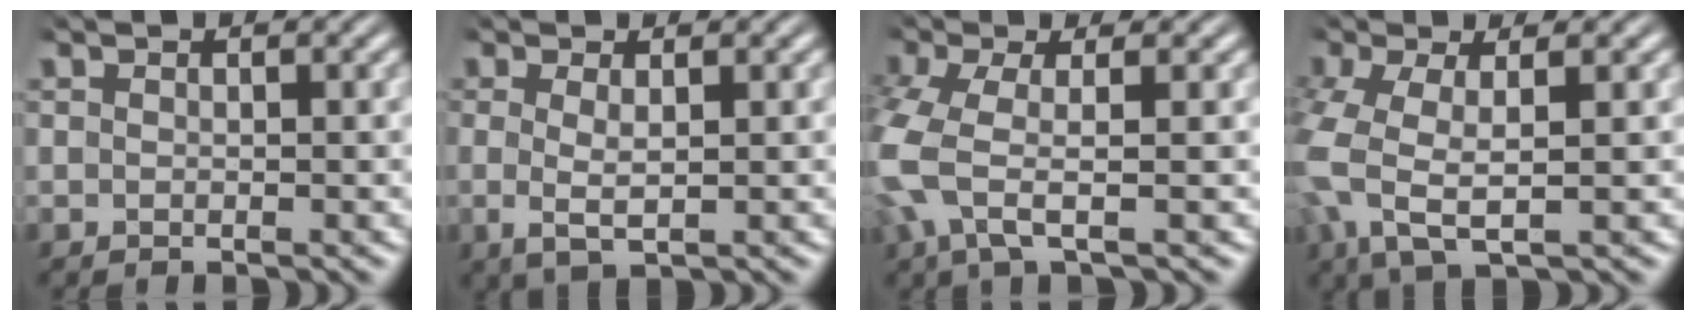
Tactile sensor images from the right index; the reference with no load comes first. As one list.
[{"total": 2.8, "force": [-0.2, 1.4, 2.5], "torque": [-0.061, -0.016, 0.006]}, {"total": 5.4, "force": [-0.4, 3.3, 4.2], "torque": [-0.135, -0.027, -0.002]}, {"total": 6.0, "force": [-0.4, 3.8, 4.6], "torque": [-0.131, -0.028, 0.002]}]